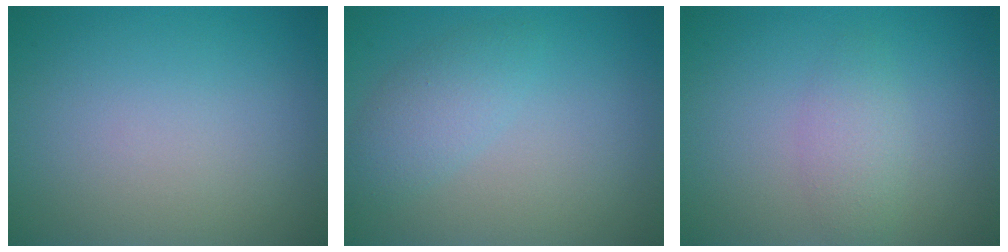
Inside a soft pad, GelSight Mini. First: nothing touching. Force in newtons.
{"total": 2.5, "press": 2.5, "slide": 0.1}
{"total": 2.0, "press": 2.0, "slide": 0.2}